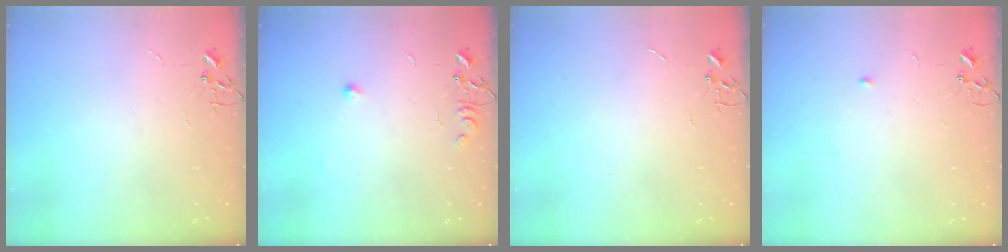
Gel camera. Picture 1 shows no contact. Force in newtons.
{"total": 7.8, "press": 7.8, "slide": 0.5}
{"total": 0.0}
{"total": 3.8, "press": 3.7, "slide": 0.9}